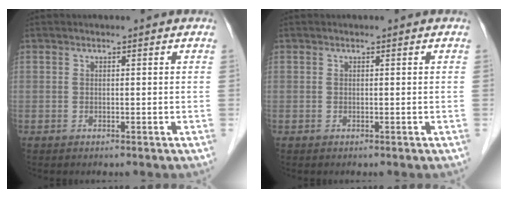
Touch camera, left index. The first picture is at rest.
{"total": 0.0}